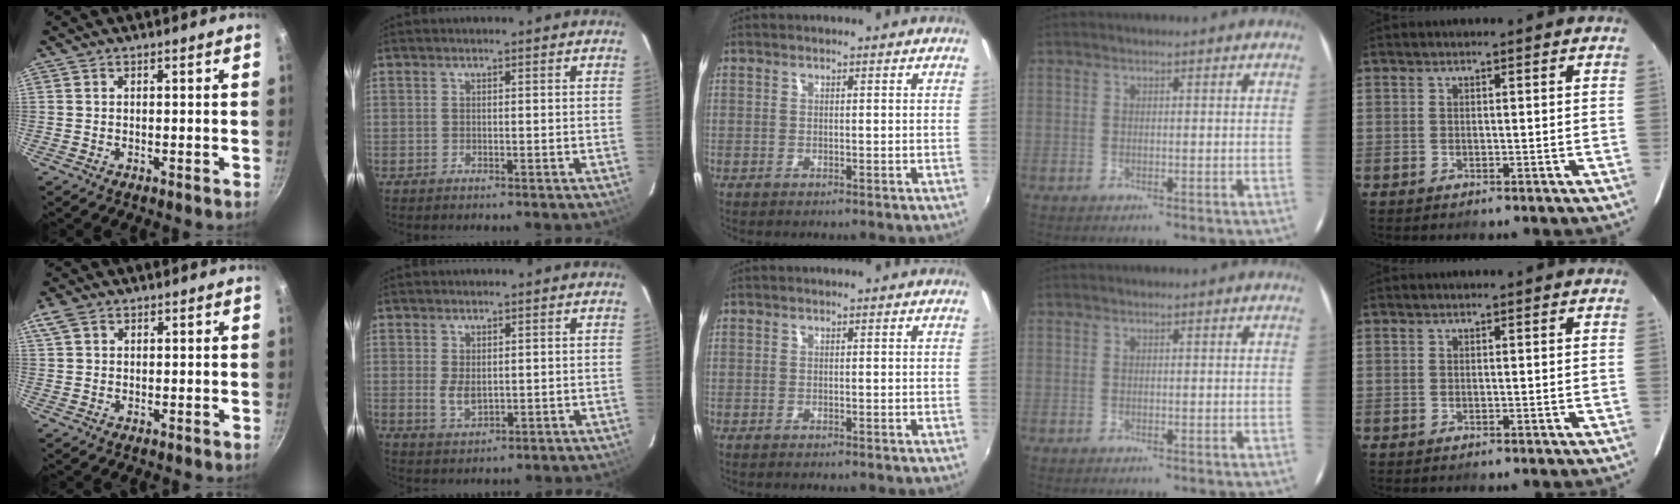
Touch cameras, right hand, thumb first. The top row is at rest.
{"thumb": {"total": 3.7, "force": [1.7, 2.6, 2.1], "torque": [-0.038, 0.006, 0.032]}, "index": {"total": 3.7, "force": [0.2, 2.2, 3.0], "torque": [-0.055, -0.005, 0.008]}}